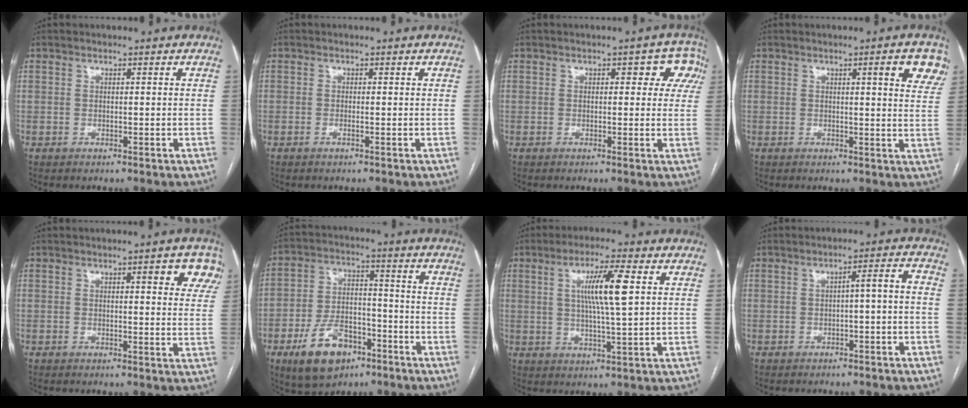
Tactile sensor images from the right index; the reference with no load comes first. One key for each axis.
{"total": 0.6, "fx": -0.3, "fy": -0.1, "fz": 0.5, "tx": -0.011, "ty": 0.000, "tz": -0.005}
{"total": 5.1, "fx": 1.7, "fy": 2.8, "fz": 3.9, "tx": -0.018, "ty": 0.021, "tz": 0.011}
{"total": 6.2, "fx": 3.2, "fy": 0.7, "fz": 5.2, "tx": -0.055, "ty": -0.009, "tz": 0.028}
{"total": 5.9, "fx": 2.9, "fy": 1.6, "fz": 4.8, "tx": -0.045, "ty": 0.001, "tz": 0.024}
{"total": 12.1, "fx": -6.7, "fy": 6.8, "fz": 7.4, "tx": -0.142, "ty": 0.012, "tz": -0.110}
{"total": 8.4, "fx": 2.0, "fy": 0.0, "fz": 8.1, "tx": -0.149, "ty": 0.002, "tz": 0.035}
{"total": 3.5, "fx": -1.0, "fy": 0.5, "fz": 3.3, "tx": -0.044, "ty": 0.019, "tz": -0.014}